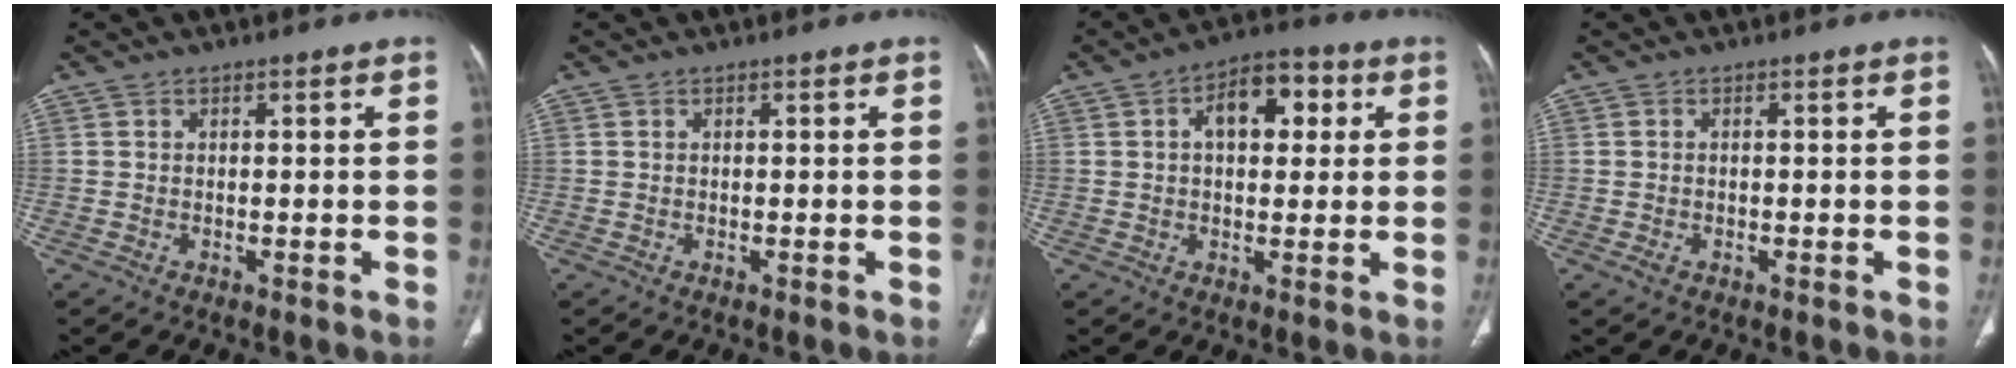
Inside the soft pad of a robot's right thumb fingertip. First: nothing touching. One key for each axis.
{"total": 0.0}
{"total": 9.7, "fx": 2.6, "fy": 5.6, "fz": 7.4, "tx": -0.083, "ty": 0.016, "tz": 0.033}
{"total": 0.9, "fx": -0.5, "fy": 0.5, "fz": 0.6, "tx": -0.017, "ty": 0.004, "tz": -0.006}